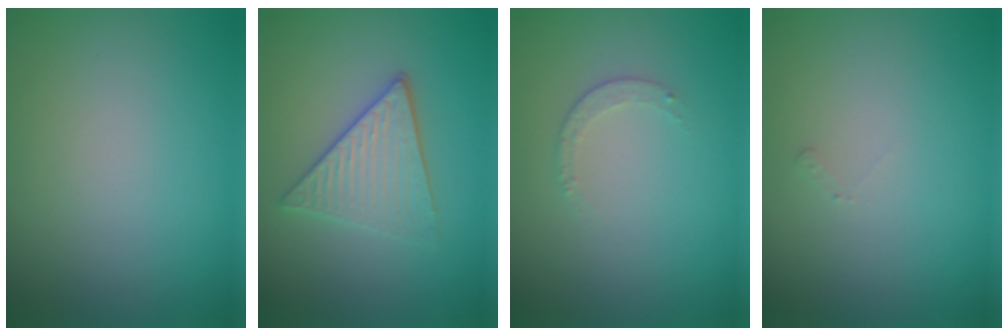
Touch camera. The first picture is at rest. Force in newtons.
{"total": 3.9, "press": 3.3, "slide": 1.9}
{"total": 0.8, "press": 0.6, "slide": 0.6}
{"total": 0.5, "press": 0.5, "slide": 0.2}